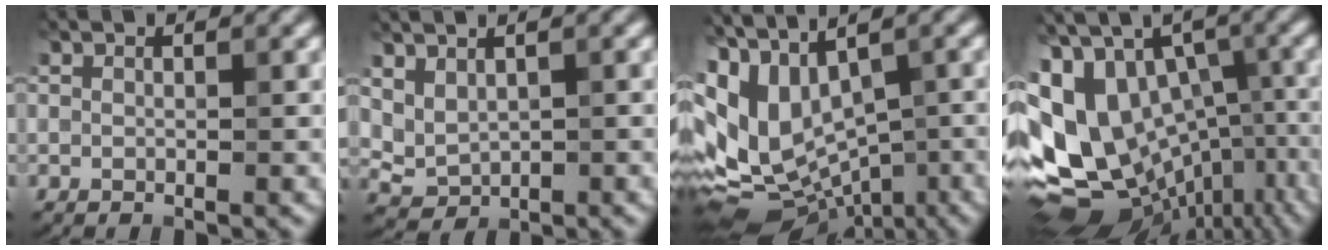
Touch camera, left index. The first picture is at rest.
{"total": 2.2, "force": [1.2, 1.4, 1.3], "torque": [-0.028, -0.005, 0.031]}
{"total": 10.9, "force": [-0.8, 6.4, 8.8], "torque": [-0.162, 0.003, 0.014]}
{"total": 14.9, "force": [-1.7, 10.3, 10.7], "torque": [-0.198, 0.000, 0.016]}